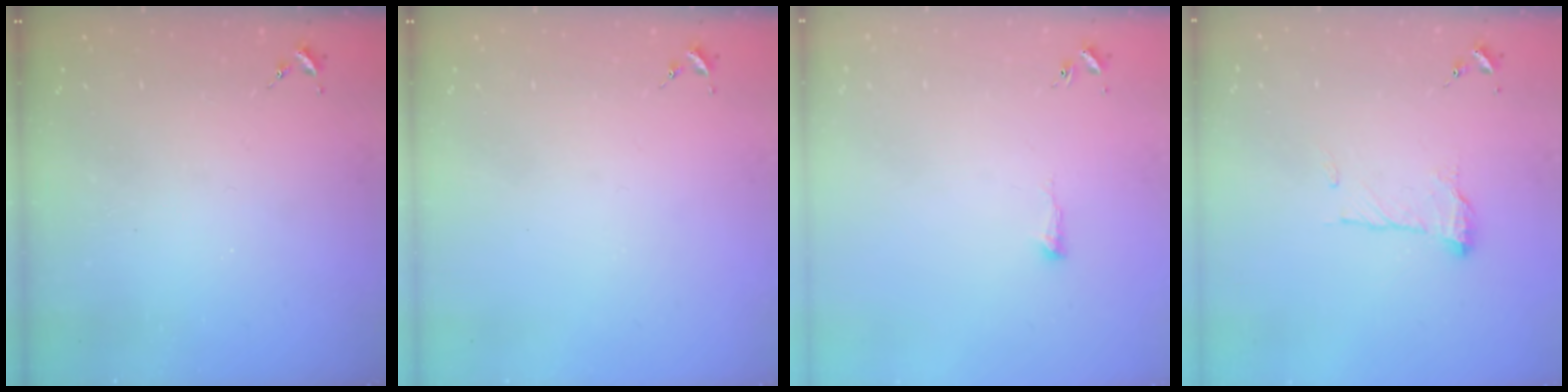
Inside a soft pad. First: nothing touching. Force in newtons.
{"total": 0.0}
{"total": 5.1, "press": 5.0, "slide": 0.5}
{"total": 9.3, "press": 9.3, "slide": 0.2}